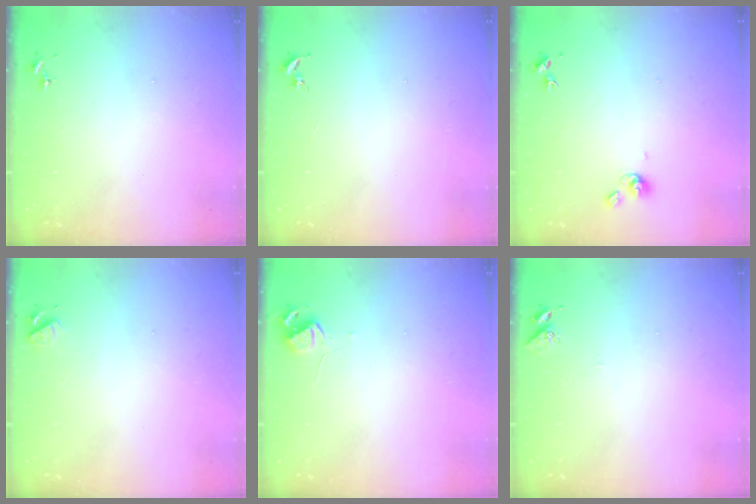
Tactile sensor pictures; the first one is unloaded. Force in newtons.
{"total": 0.0}
{"total": 6.8, "press": 6.8, "slide": 0.6}
{"total": 4.9, "press": 4.8, "slide": 0.7}
{"total": 5.9, "press": 5.9, "slide": 0.8}
{"total": 5.0, "press": 5.0, "slide": 0.4}